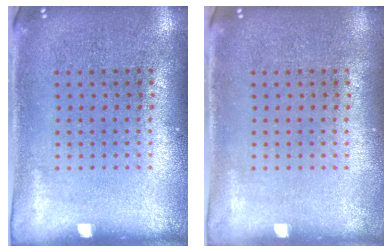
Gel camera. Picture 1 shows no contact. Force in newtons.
{"total": 0.0}